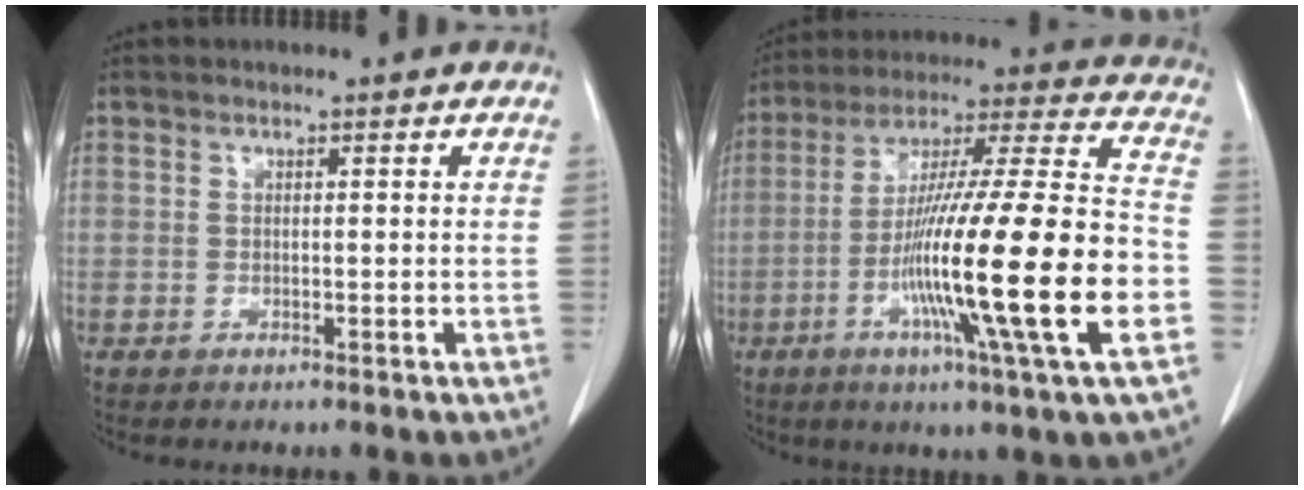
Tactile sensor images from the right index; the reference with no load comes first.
{"total": 24.8, "force": [-7.0, -0.1, 23.8], "torque": [-0.390, -0.023, -0.131]}